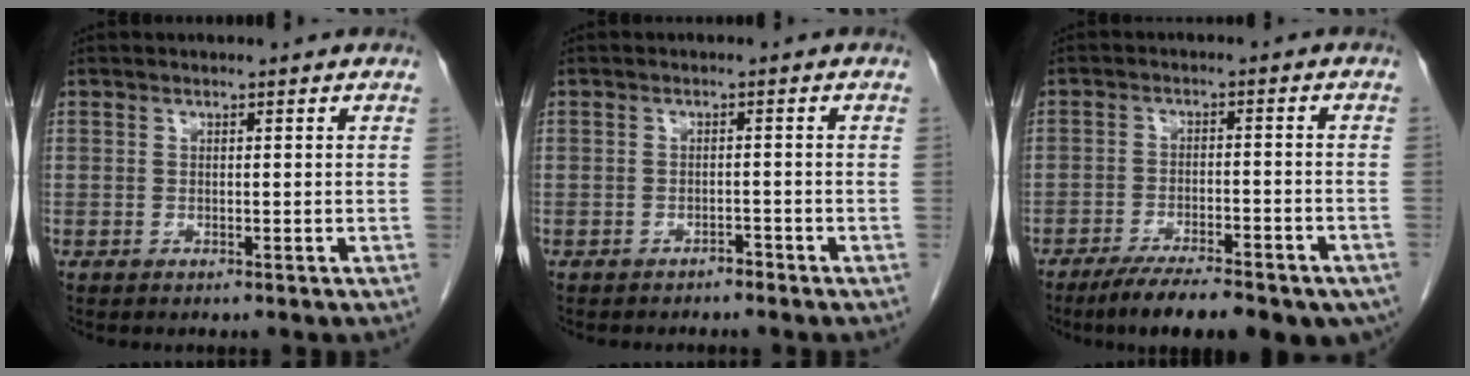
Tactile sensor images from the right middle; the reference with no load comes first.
{"total": 1.3, "force": [-1.2, 0.3, 0.3], "torque": [-0.009, 0.000, -0.016]}
{"total": 16.4, "force": [-12.1, 4.1, 10.2], "torque": [-0.119, -0.008, -0.169]}